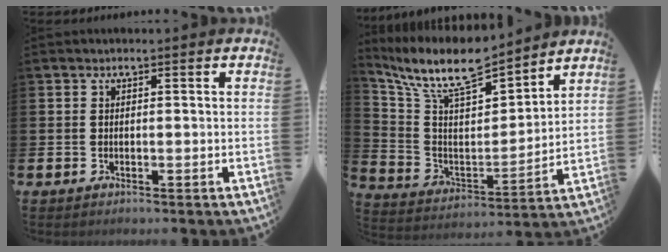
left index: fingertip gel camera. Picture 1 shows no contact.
{"total": 10.6, "force": [9.2, 2.7, 4.5], "torque": [-0.127, -0.062, 0.160]}